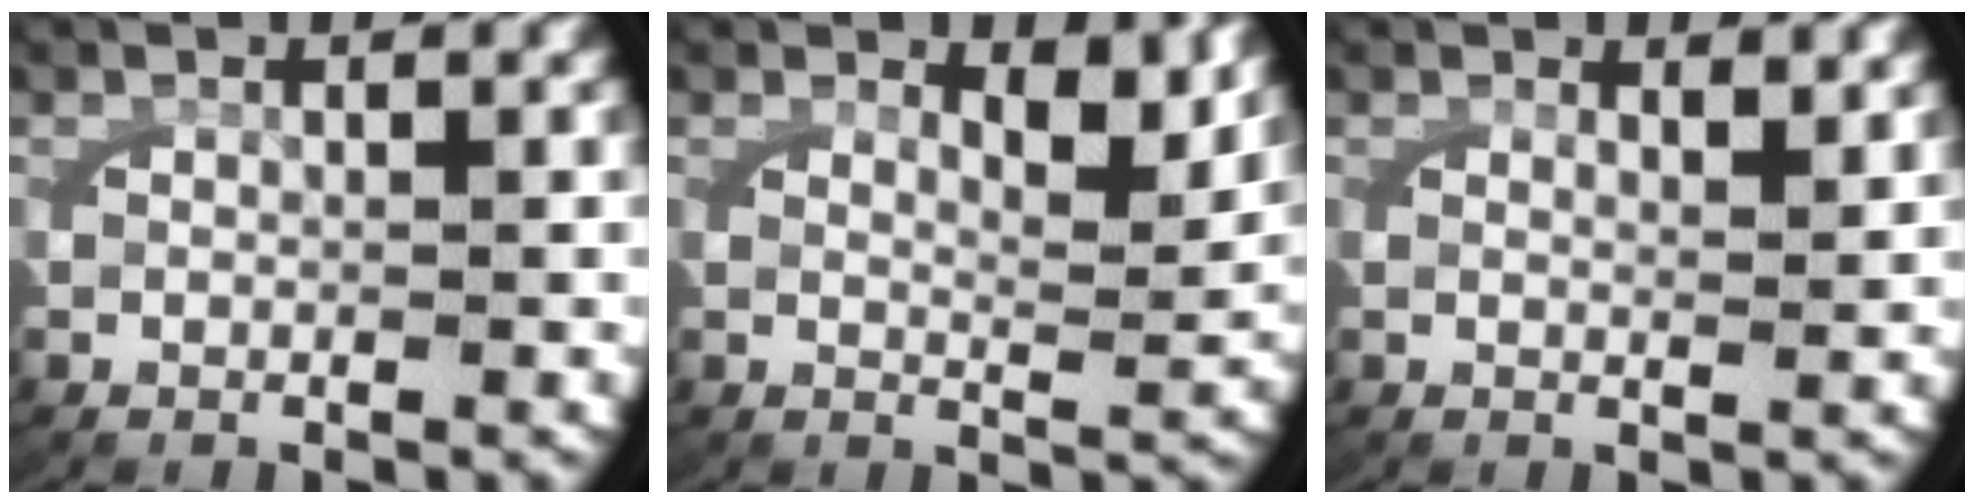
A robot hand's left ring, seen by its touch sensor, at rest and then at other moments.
{"total": 3.1, "force": [2.3, 0.6, 2.0], "torque": [-0.027, -0.013, 0.040]}
{"total": 1.4, "force": [1.2, 0.0, 0.7], "torque": [-0.012, -0.008, 0.021]}